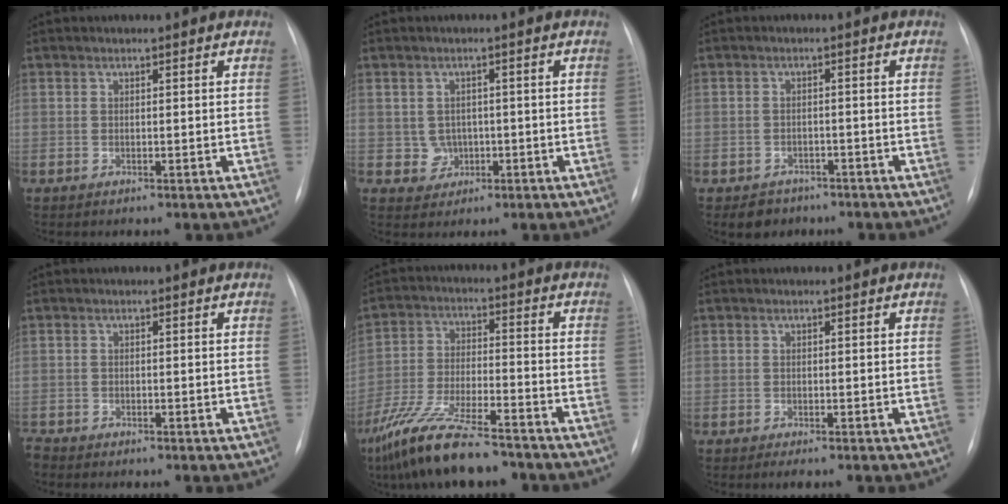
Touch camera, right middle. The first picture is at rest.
{"total": 3.0, "force": [-0.4, 3.0, 0.5], "torque": [-0.002, 0.009, 0.001]}
{"total": 3.6, "force": [-2.6, 2.5, 0.4], "torque": [-0.008, 0.008, -0.034]}
{"total": 1.2, "force": [-1.2, 0.4, 0.2], "torque": [-0.002, -0.002, -0.020]}
{"total": 13.6, "force": [-10.5, 2.3, 8.2], "torque": [-0.160, -0.027, -0.188]}
{"total": 0.9, "force": [-0.6, 0.2, 0.6], "torque": [-0.011, -0.002, -0.008]}